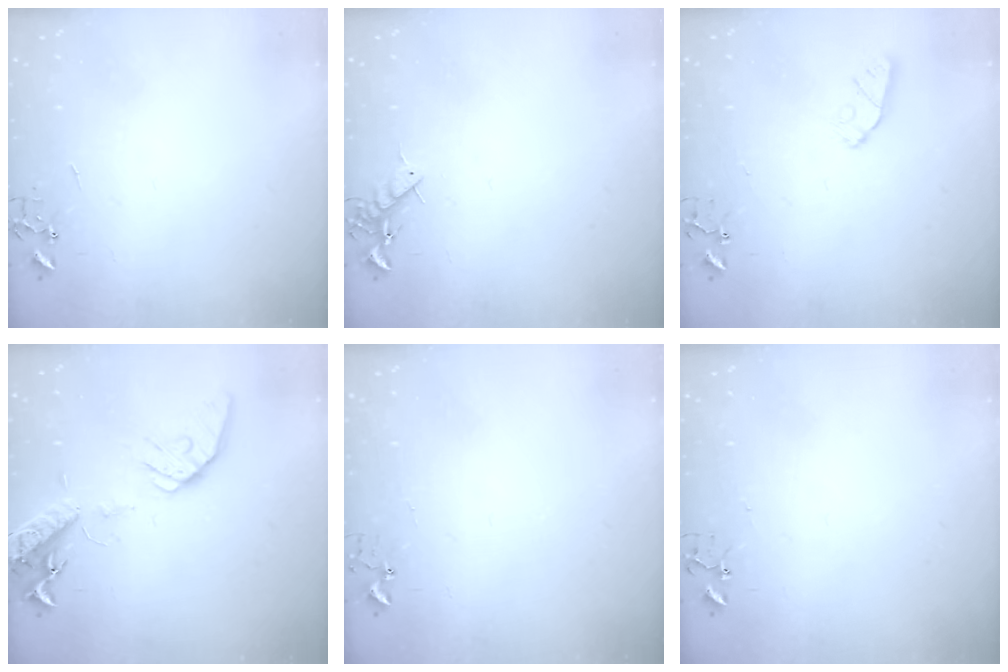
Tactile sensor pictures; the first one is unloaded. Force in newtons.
{"total": 7.2, "press": 7.1, "slide": 1.1}
{"total": 4.5, "press": 4.5, "slide": 0.6}
{"total": 16.1, "press": 15.8, "slide": 3.0}
{"total": 3.8, "press": 3.8, "slide": 0.3}
{"total": 3.9, "press": 3.9, "slide": 0.3}